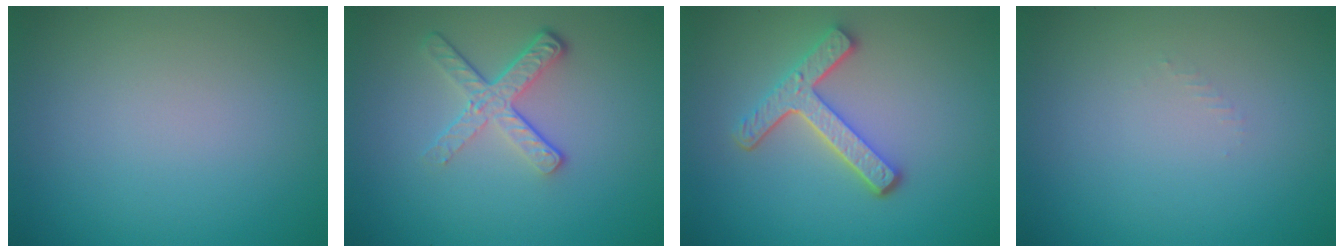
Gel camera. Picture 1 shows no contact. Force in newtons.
{"total": 3.9, "press": 2.7, "slide": 2.8}
{"total": 4.3, "press": 3.3, "slide": 2.7}
{"total": 0.5, "press": 0.5, "slide": 0.2}